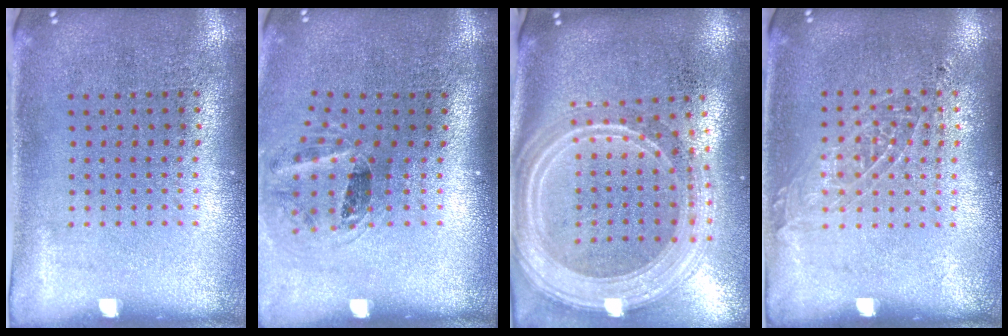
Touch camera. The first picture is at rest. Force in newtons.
{"total": 1.3, "press": 1.0, "slide": 0.9}
{"total": 2.9, "press": 2.3, "slide": 1.7}
{"total": 1.0, "press": 1.0, "slide": 0.3}